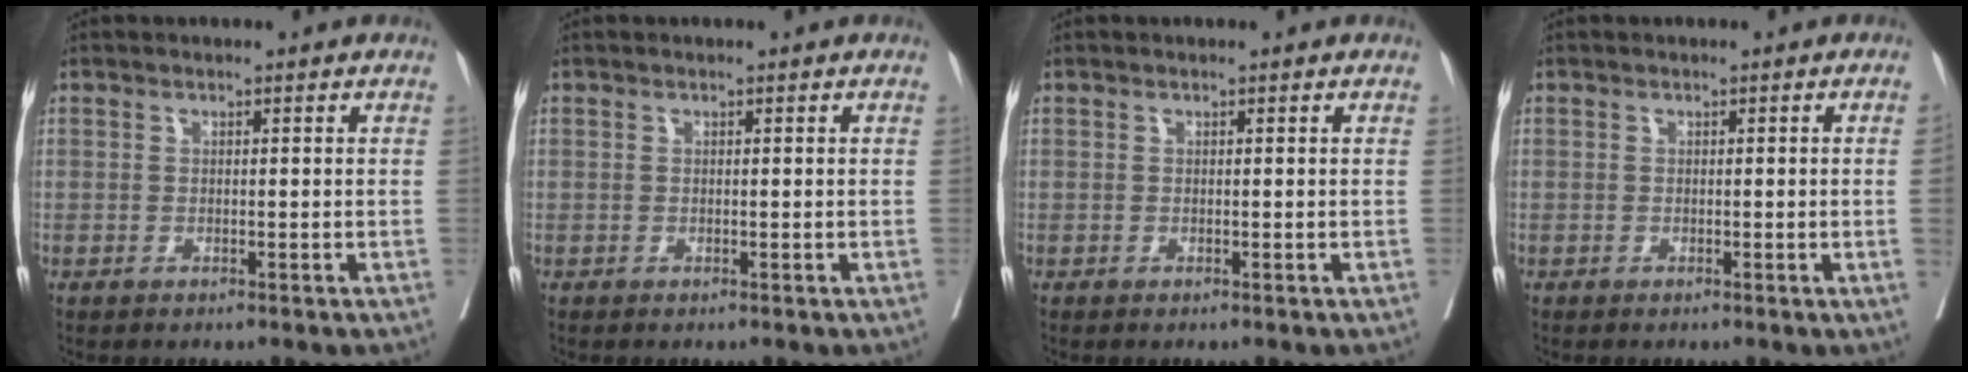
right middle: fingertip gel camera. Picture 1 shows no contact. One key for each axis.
{"total": 0.0}
{"total": 0.0}
{"total": 1.7, "fx": -0.1, "fy": -0.7, "fz": 1.6, "tx": -0.025, "ty": -0.002, "tz": 0.002}